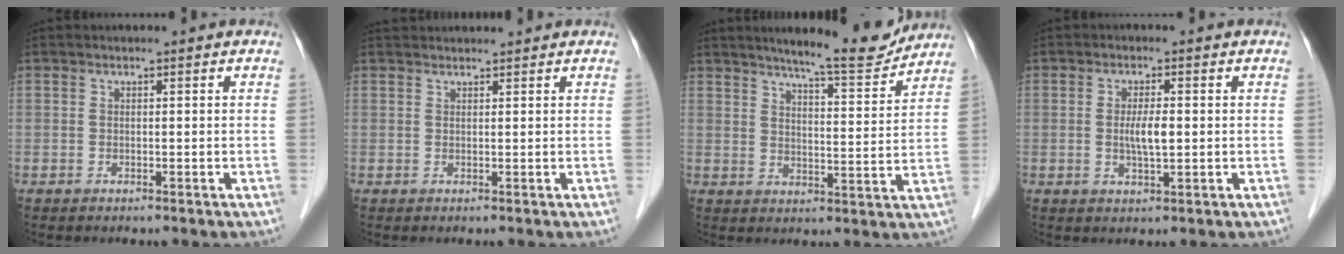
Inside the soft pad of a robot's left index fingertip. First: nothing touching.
{"total": 4.3, "force": [4.2, 0.5, 0.9], "torque": [-0.011, 0.037, 0.060]}
{"total": 10.2, "force": [9.3, 0.4, 4.1], "torque": [-0.061, -0.013, 0.128]}
{"total": 3.4, "force": [0.0, 0.6, 3.3], "torque": [-0.064, -0.003, 0.002]}